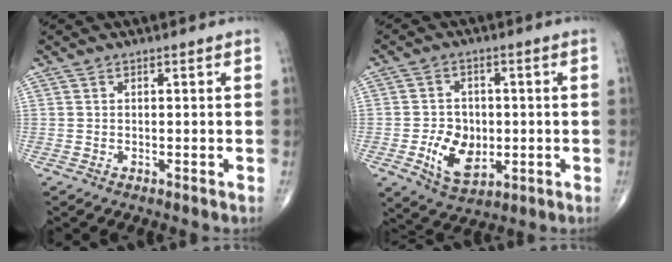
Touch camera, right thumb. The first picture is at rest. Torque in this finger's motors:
{"motor_torque": [0.03, 0.40, 0.47, 0.35, 0.21]}